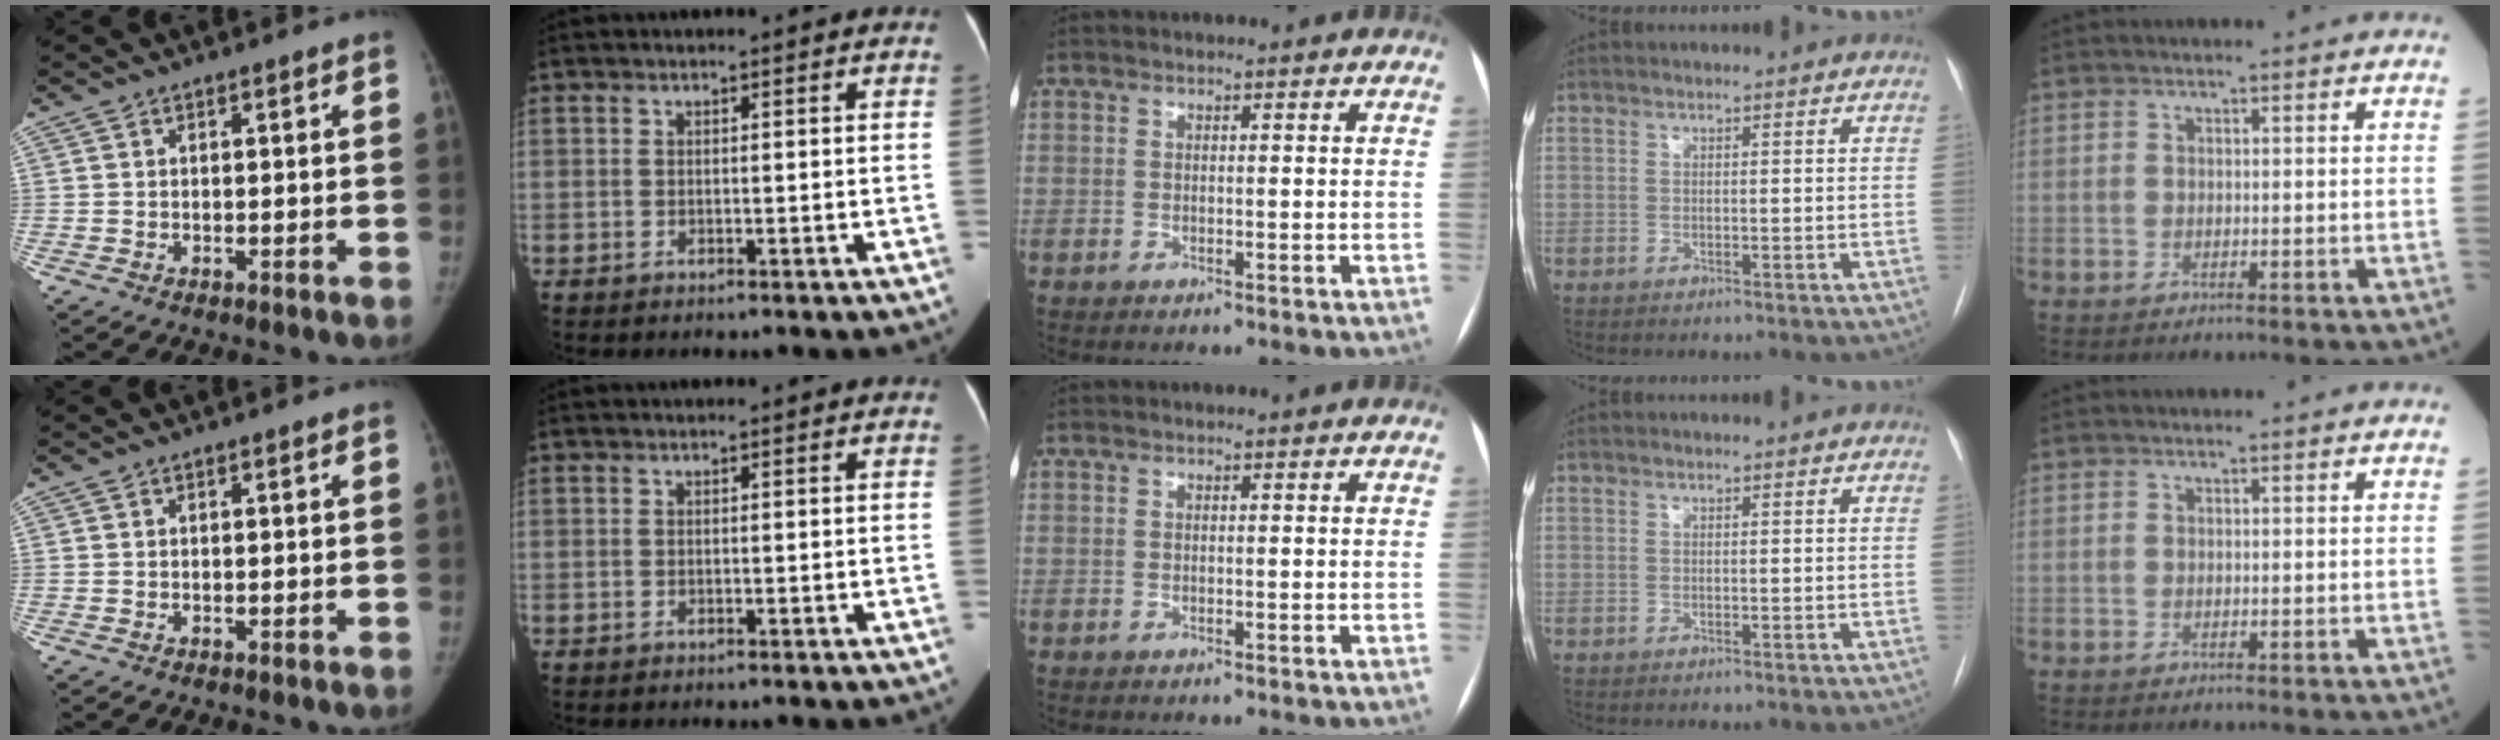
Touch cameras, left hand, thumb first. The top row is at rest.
{}